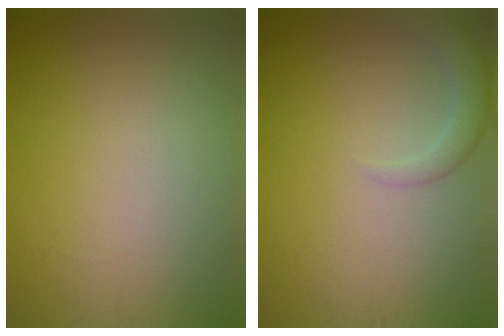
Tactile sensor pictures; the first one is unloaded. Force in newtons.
{"total": 2.5, "press": 2.5, "slide": 0.2}